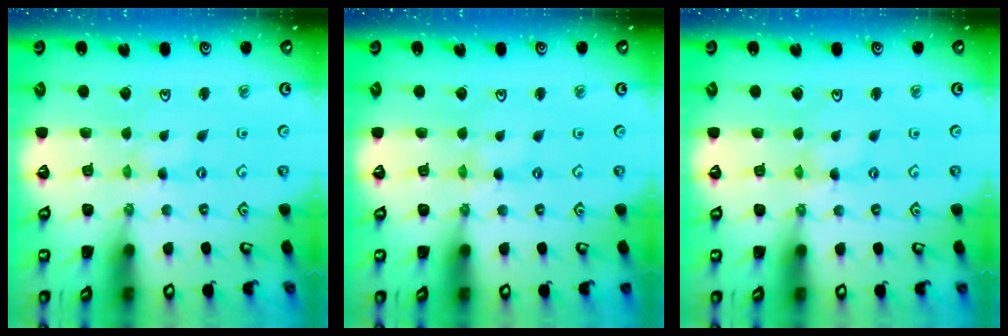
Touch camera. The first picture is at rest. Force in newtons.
{"total": 0.0}
{"total": 0.6, "press": 0.6, "slide": 0.2}